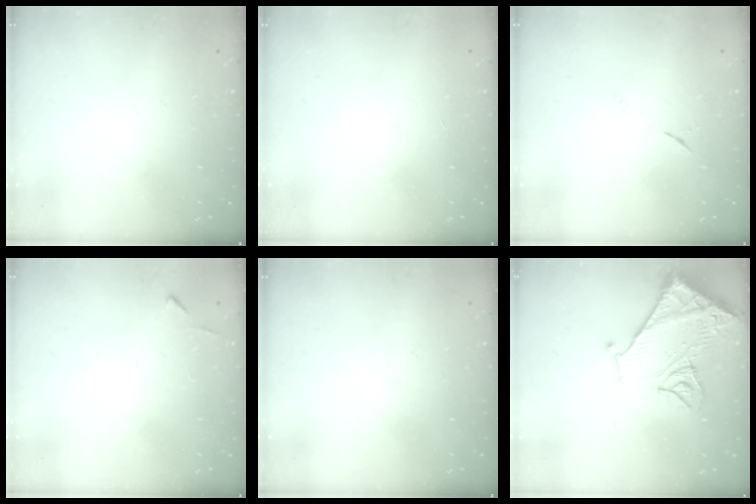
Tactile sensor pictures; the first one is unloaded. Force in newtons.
{"total": 1.7, "press": 1.7, "slide": 0.1}
{"total": 6.2, "press": 6.1, "slide": 0.9}
{"total": 4.3, "press": 4.3, "slide": 0.6}
{"total": 0.0}
{"total": 14.3, "press": 14.2, "slide": 1.8}